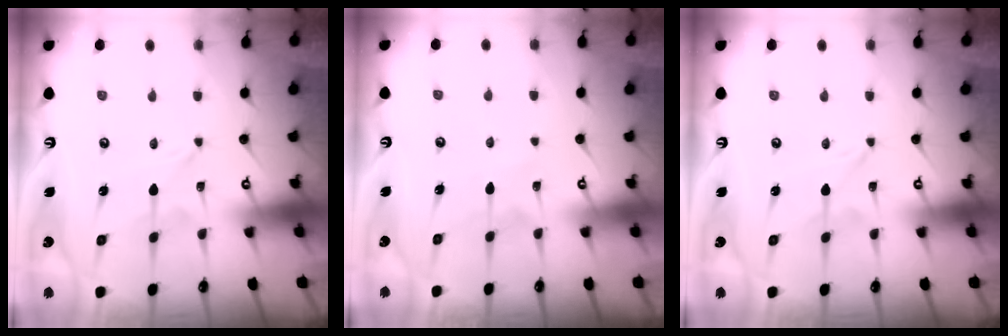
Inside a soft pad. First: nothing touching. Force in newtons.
{"total": 4.3, "press": 4.3, "slide": 0.4}
{"total": 0.0}